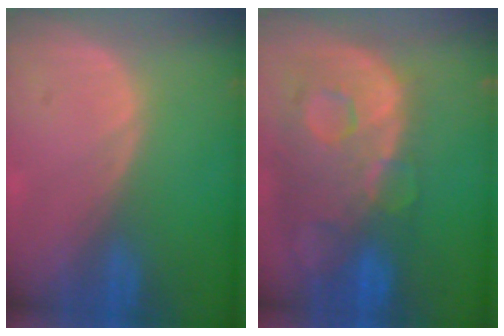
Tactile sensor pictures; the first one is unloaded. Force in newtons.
{"total": 13.3, "press": 10.9, "slide": 7.6}